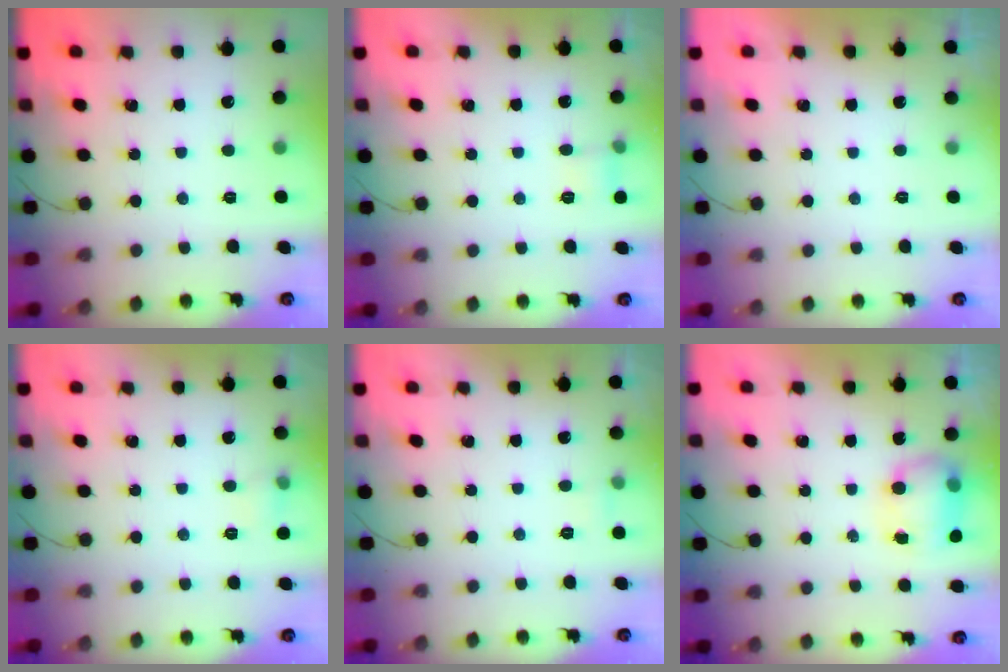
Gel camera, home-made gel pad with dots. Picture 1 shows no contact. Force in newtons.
{"total": 5.0, "press": 4.8, "slide": 1.3}
{"total": 0.0}
{"total": 5.1, "press": 4.9, "slide": 1.5}
{"total": 6.3, "press": 1.7, "slide": 6.1}
{"total": 7.9, "press": 7.8, "slide": 0.6}